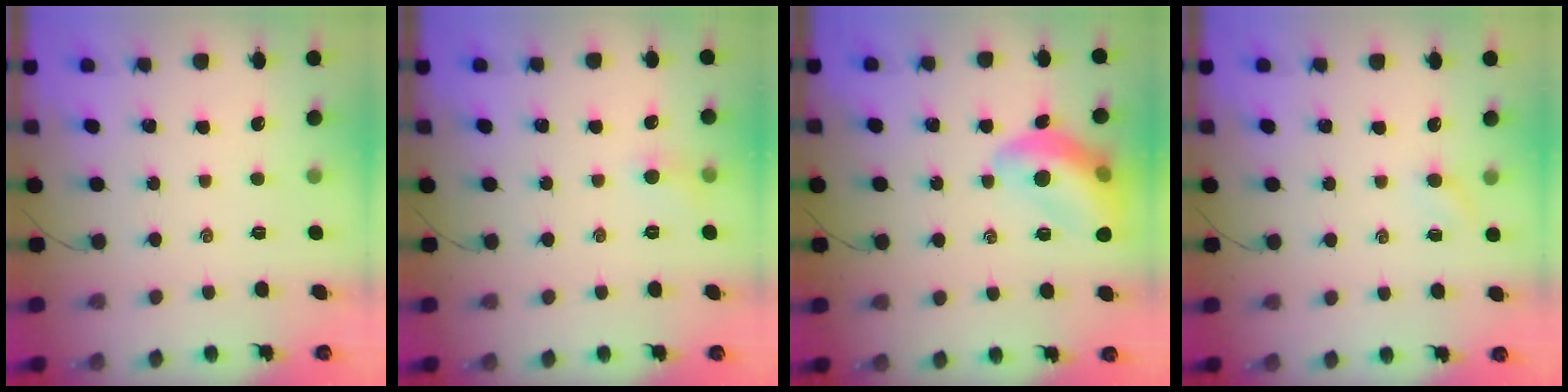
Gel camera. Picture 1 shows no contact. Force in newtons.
{"total": 4.2, "press": 3.9, "slide": 1.4}
{"total": 14.4, "press": 14.3, "slide": 1.6}
{"total": 2.8, "press": 2.7, "slide": 0.8}